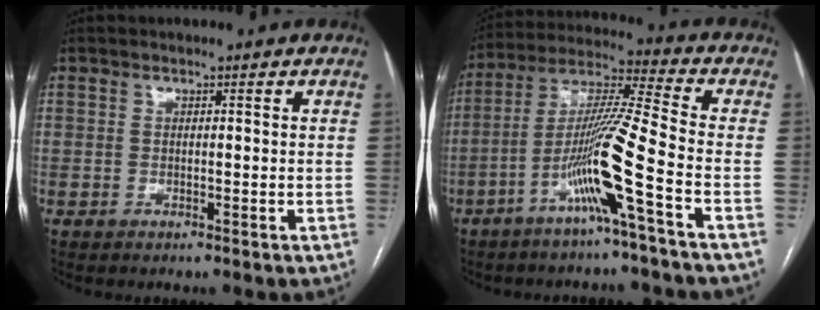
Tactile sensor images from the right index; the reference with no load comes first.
{"total": 12.3, "force": [-5.3, -1.8, 11.0], "torque": [-0.211, 0.001, -0.104]}